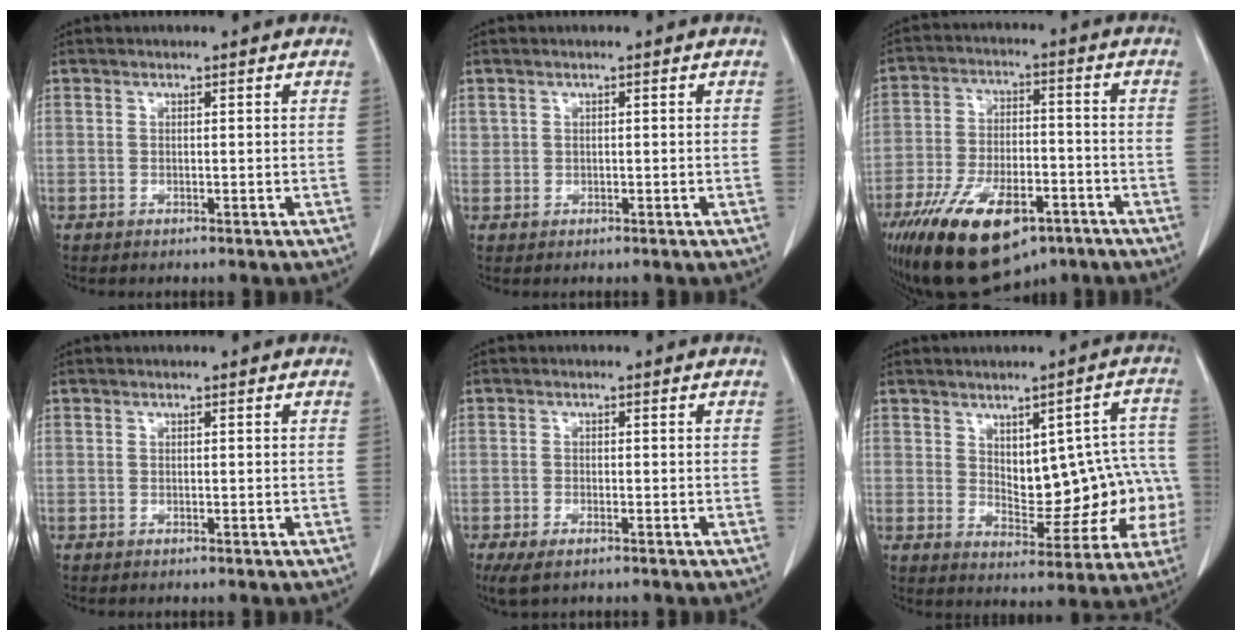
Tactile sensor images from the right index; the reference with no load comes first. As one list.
[{"total": 0.9, "force": [0.5, 0.7, 0.0], "torque": [0.011, 0.007, 0.010]}, {"total": 19.2, "force": [-11.6, 8.7, 12.6], "torque": [-0.249, -0.017, -0.191]}, {"total": 0.0}, {"total": 3.6, "force": [-2.3, 1.3, 2.3], "torque": [-0.046, -0.008, -0.035]}, {"total": 12.5, "force": [0.2, 5.9, 11.0], "torque": [-0.114, 0.028, 0.017]}]